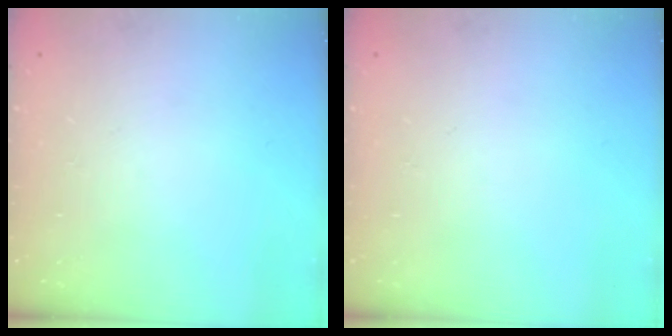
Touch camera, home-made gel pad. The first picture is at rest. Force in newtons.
{"total": 0.0}